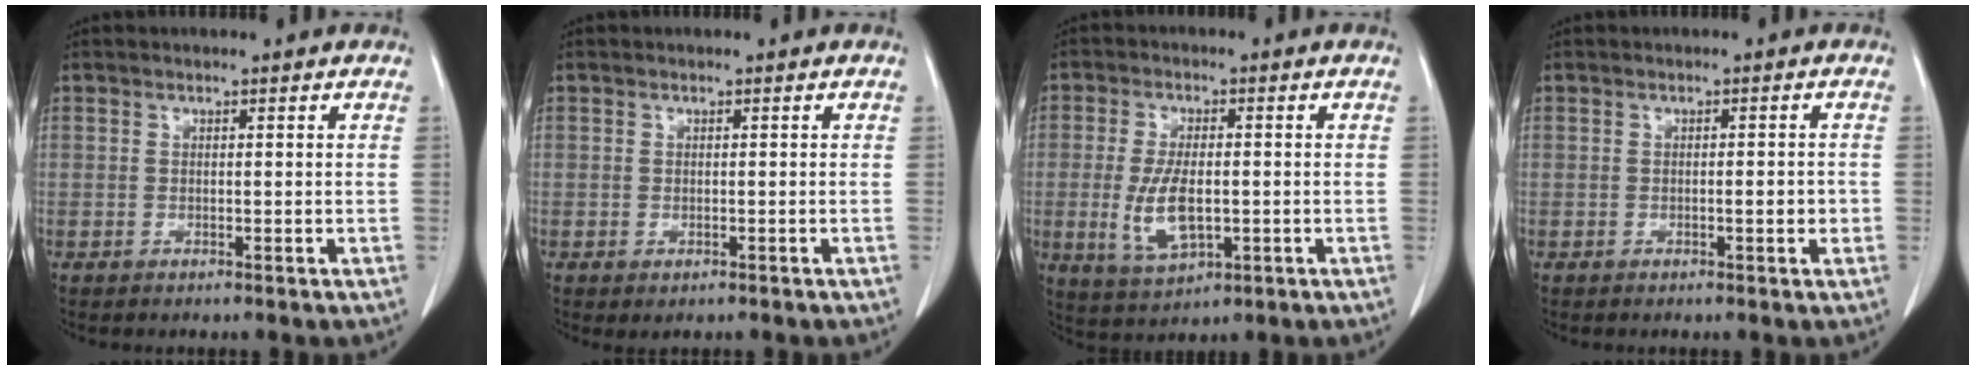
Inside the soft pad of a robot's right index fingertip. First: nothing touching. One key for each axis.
{"total": 0.7, "fx": -0.3, "fy": 0.3, "fz": 0.5, "tx": -0.009, "ty": -0.003, "tz": 0.000}
{"total": 7.8, "fx": -1.3, "fy": 3.2, "fz": 7.0, "tx": -0.147, "ty": -0.006, "tz": -0.015}
{"total": 2.0, "fx": -0.5, "fy": 0.5, "fz": 1.8, "tx": -0.028, "ty": 0.001, "tz": -0.006}